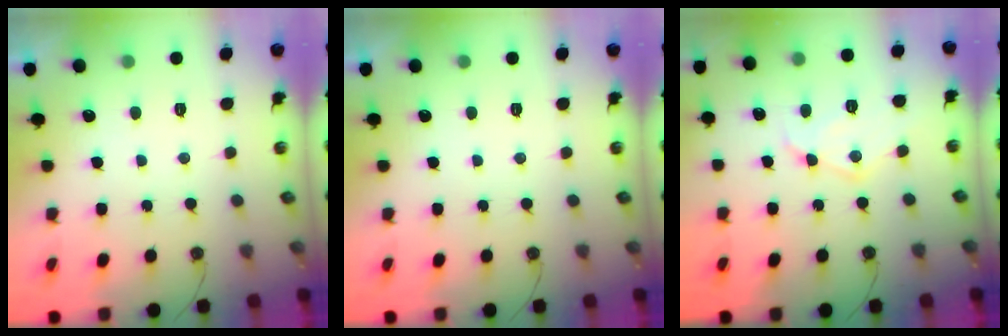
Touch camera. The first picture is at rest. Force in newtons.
{"total": 0.0}
{"total": 13.5, "press": 13.4, "slide": 0.9}